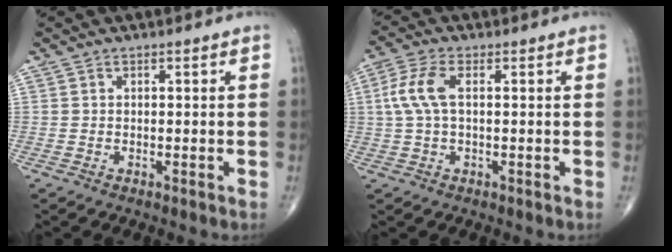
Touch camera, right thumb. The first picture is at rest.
{"total": 6.6, "force": [1.0, 3.0, 5.8], "torque": [-0.147, 0.017, 0.017]}